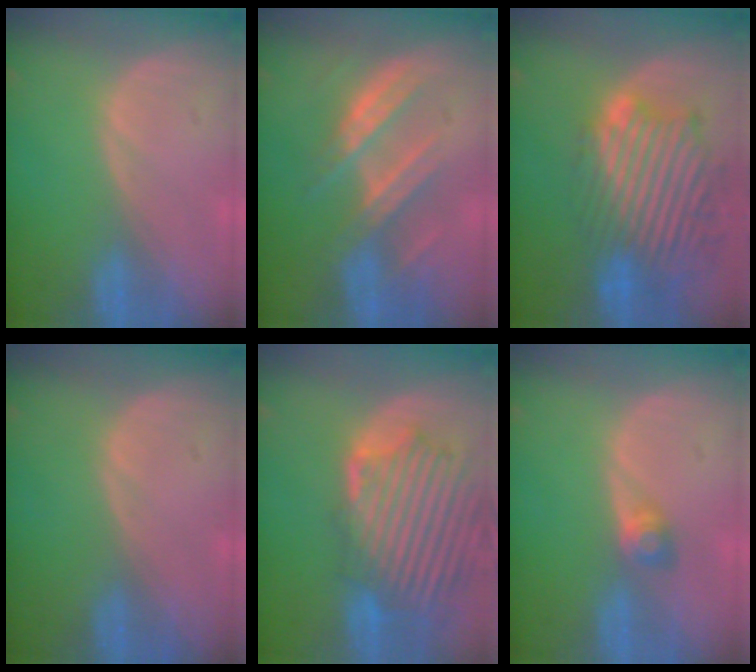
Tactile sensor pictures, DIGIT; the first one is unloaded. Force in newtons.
{"total": 7.7, "press": 7.2, "slide": 2.8}
{"total": 13.3, "press": 11.7, "slide": 6.4}
{"total": 0.0}
{"total": 12.7, "press": 11.5, "slide": 5.3}
{"total": 2.5, "press": 2.3, "slide": 1.0}